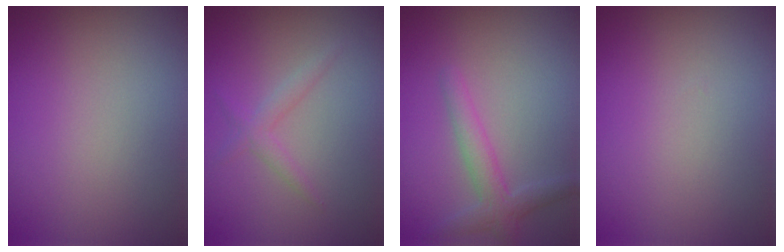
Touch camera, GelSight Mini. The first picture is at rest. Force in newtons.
{"total": 1.4, "press": 1.4, "slide": 0.0}
{"total": 2.5, "press": 2.5, "slide": 0.1}
{"total": 0.0}